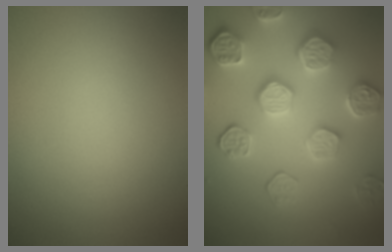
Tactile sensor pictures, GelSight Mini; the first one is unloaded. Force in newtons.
{"total": 7.0, "press": 5.7, "slide": 4.2}